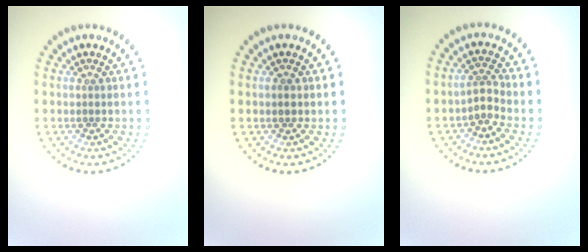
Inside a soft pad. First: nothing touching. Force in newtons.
{"total": 0.9, "press": 0.8, "slide": 0.3}
{"total": 1.7, "press": 1.2, "slide": 1.1}